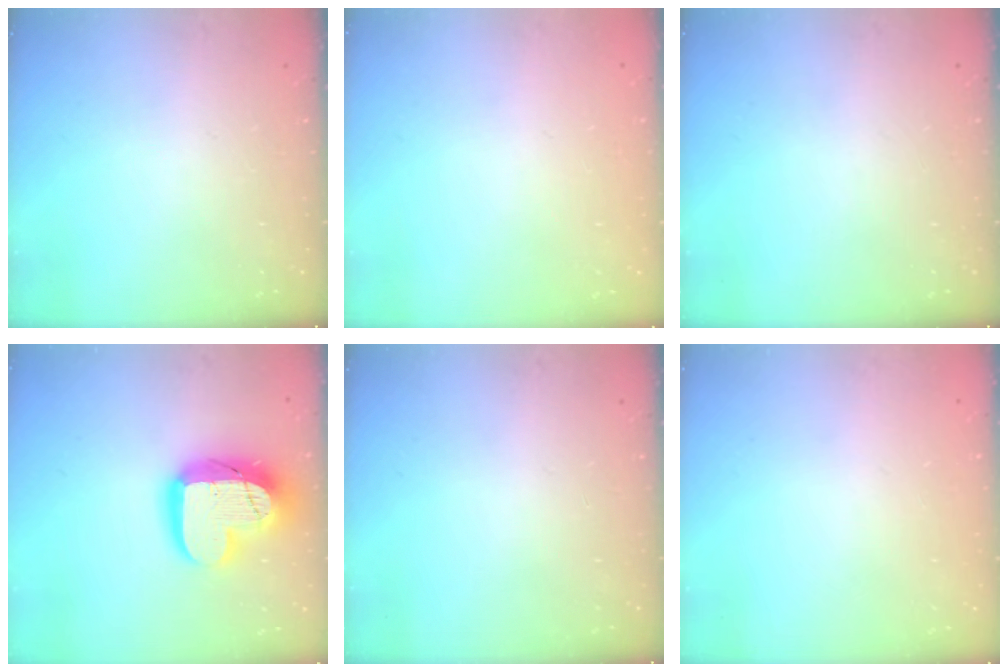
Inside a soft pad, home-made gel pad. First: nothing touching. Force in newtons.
{"total": 0.0}
{"total": 0.0}
{"total": 20.6, "press": 20.6, "slide": 1.5}
{"total": 0.0}
{"total": 0.0}